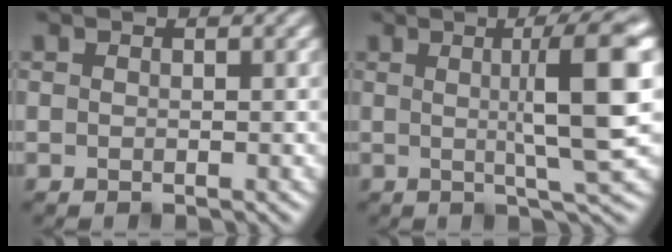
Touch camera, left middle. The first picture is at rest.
{"total": 7.8, "force": [1.1, 1.0, 7.7], "torque": [-0.105, 0.011, 0.017]}